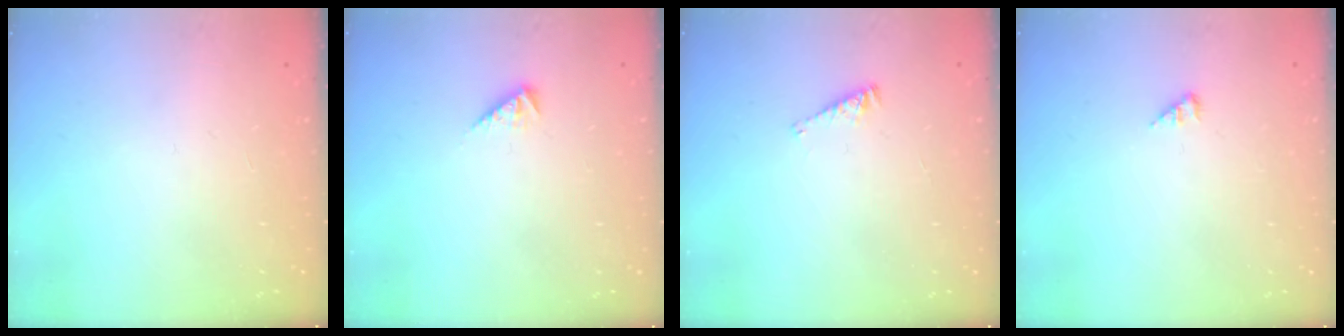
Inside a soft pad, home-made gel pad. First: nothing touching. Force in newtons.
{"total": 2.9, "press": 2.9, "slide": 0.5}
{"total": 2.5, "press": 2.4, "slide": 0.4}
{"total": 1.0, "press": 0.9, "slide": 0.2}